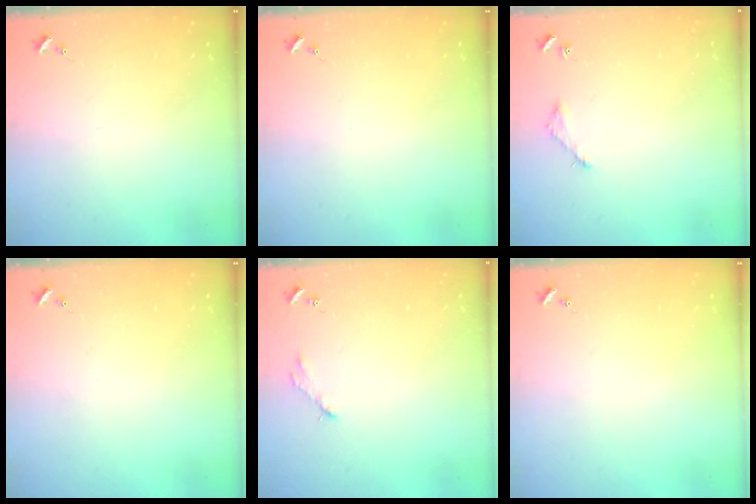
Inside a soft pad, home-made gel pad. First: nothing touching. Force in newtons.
{"total": 0.0}
{"total": 3.0, "press": 3.0, "slide": 0.4}
{"total": 0.0}
{"total": 2.8, "press": 2.8, "slide": 0.4}
{"total": 0.0}